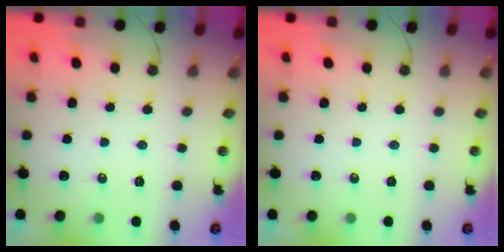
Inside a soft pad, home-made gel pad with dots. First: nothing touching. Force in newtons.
{"total": 0.0}